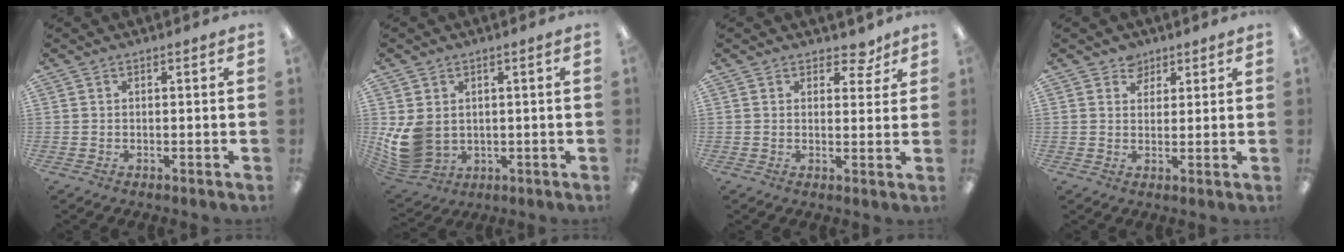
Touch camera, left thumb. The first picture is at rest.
{"total": 9.9, "force": [0.5, 8.1, 5.8], "torque": [-0.136, -0.010, 0.011]}
{"total": 3.3, "force": [2.5, 1.9, 1.1], "torque": [-0.001, -0.009, 0.041]}
{"total": 3.9, "force": [2.7, 2.7, 0.4], "torque": [0.006, -0.011, 0.047]}